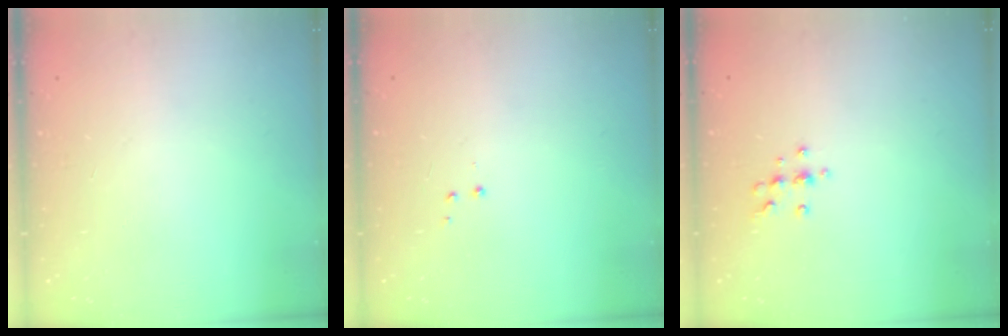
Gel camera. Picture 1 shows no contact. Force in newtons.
{"total": 2.9, "press": 2.8, "slide": 0.7}
{"total": 7.5, "press": 7.4, "slide": 1.3}